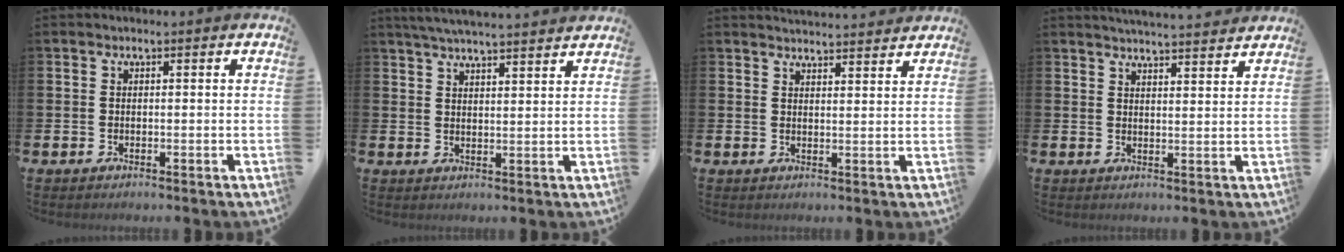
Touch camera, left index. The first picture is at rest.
{"total": 4.8, "force": [4.7, -0.1, 1.1], "torque": [-0.027, -0.020, 0.083]}
{"total": 3.3, "force": [3.3, 0.0, 0.0], "torque": [-0.003, -0.021, 0.060]}
{"total": 3.9, "force": [3.9, -0.4, 0.0], "torque": [-0.005, -0.026, 0.069]}